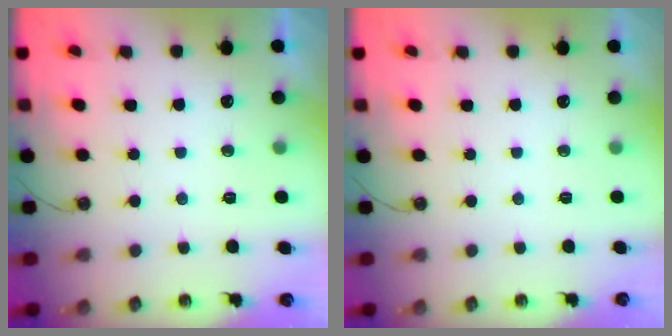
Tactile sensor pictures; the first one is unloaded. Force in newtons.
{"total": 0.0}